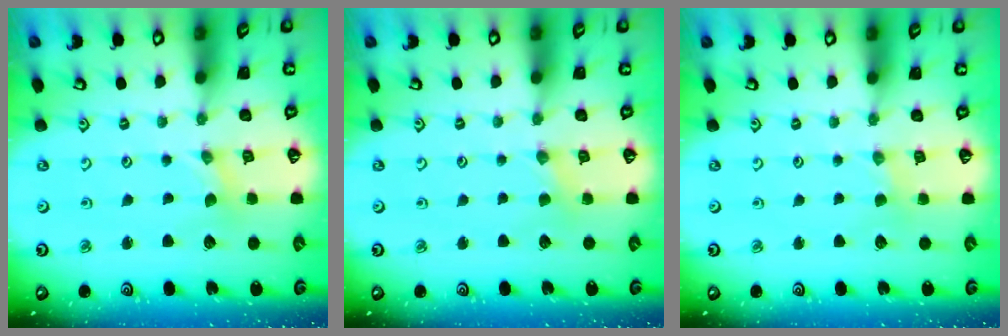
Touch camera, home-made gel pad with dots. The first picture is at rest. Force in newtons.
{"total": 2.8, "press": 2.7, "slide": 0.5}
{"total": 1.2, "press": 1.2, "slide": 0.2}